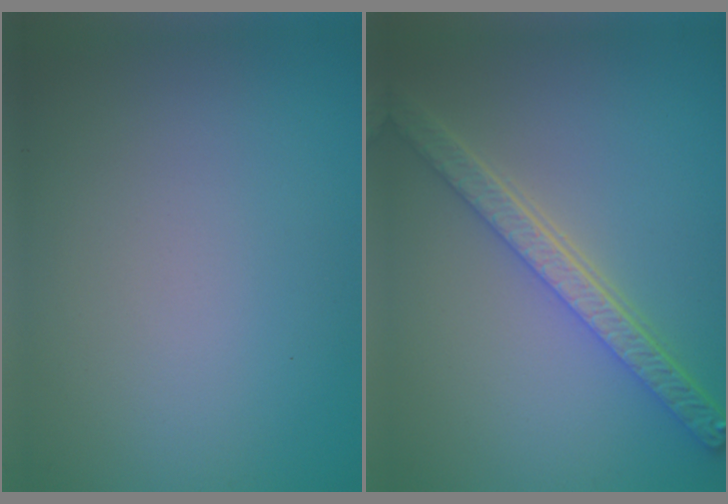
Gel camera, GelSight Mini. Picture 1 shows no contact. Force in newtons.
{"total": 5.1, "press": 4.0, "slide": 3.1}